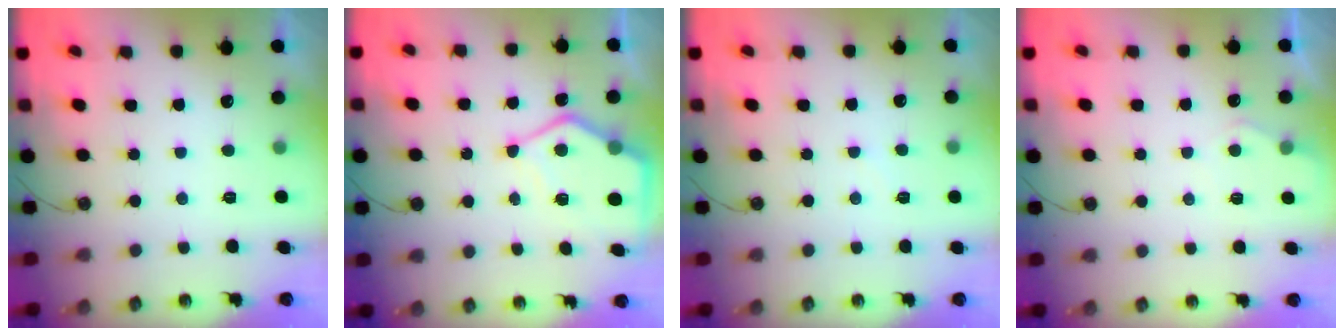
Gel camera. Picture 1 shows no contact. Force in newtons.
{"total": 9.5, "press": 9.4, "slide": 1.1}
{"total": 3.3, "press": 3.2, "slide": 0.5}
{"total": 4.3, "press": 4.3, "slide": 0.5}